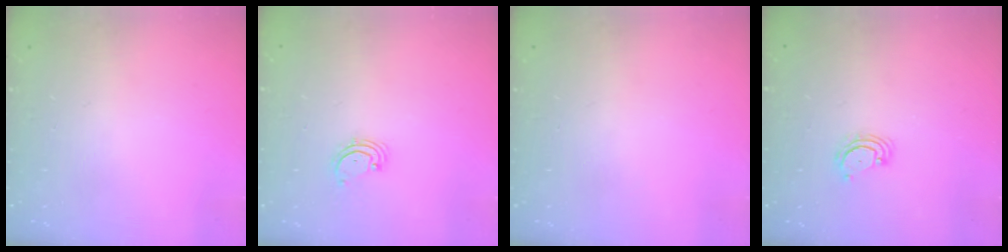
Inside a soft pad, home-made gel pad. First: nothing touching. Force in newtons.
{"total": 2.1, "press": 2.1, "slide": 0.3}
{"total": 0.0}
{"total": 3.8, "press": 3.8, "slide": 0.5}